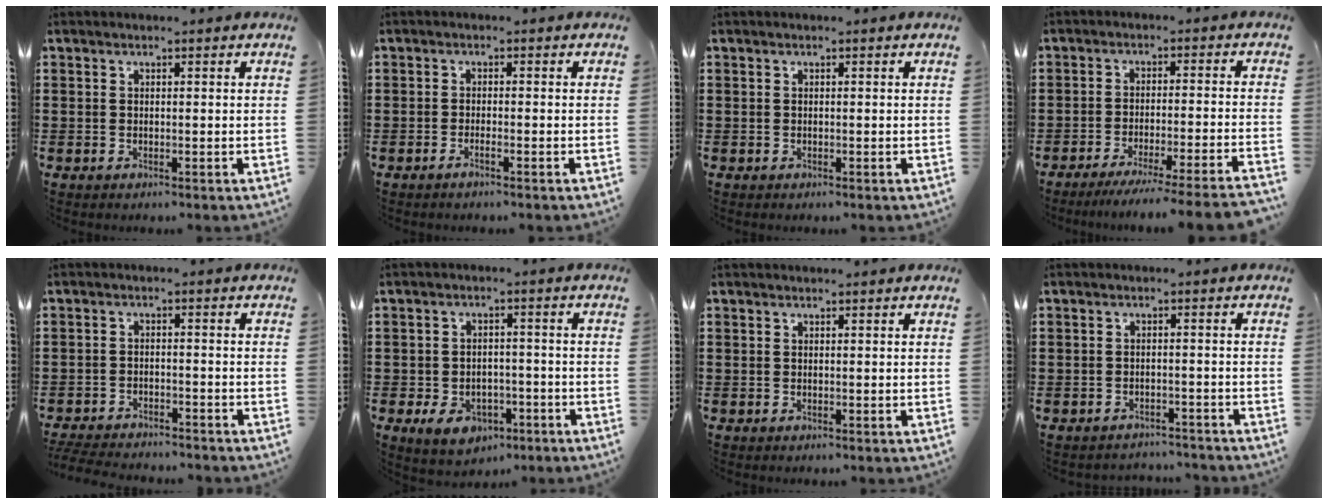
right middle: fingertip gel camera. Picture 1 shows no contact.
{"total": 1.1, "force": [-0.7, 0.0, 0.8], "torque": [-0.014, -0.004, -0.013]}
{"total": 0.0}
{"total": 5.3, "force": [-4.5, -0.6, 2.6], "torque": [-0.040, -0.016, -0.086]}
{"total": 3.7, "force": [-3.7, 0.3, 0.6], "torque": [-0.017, -0.001, -0.079]}
{"total": 4.9, "force": [-3.0, 3.0, 2.5], "torque": [-0.058, 0.006, -0.061]}
{"total": 0.0}
{"total": 2.2, "force": [-2.1, 0.5, -0.4], "torque": [0.000, 0.003, -0.050]}